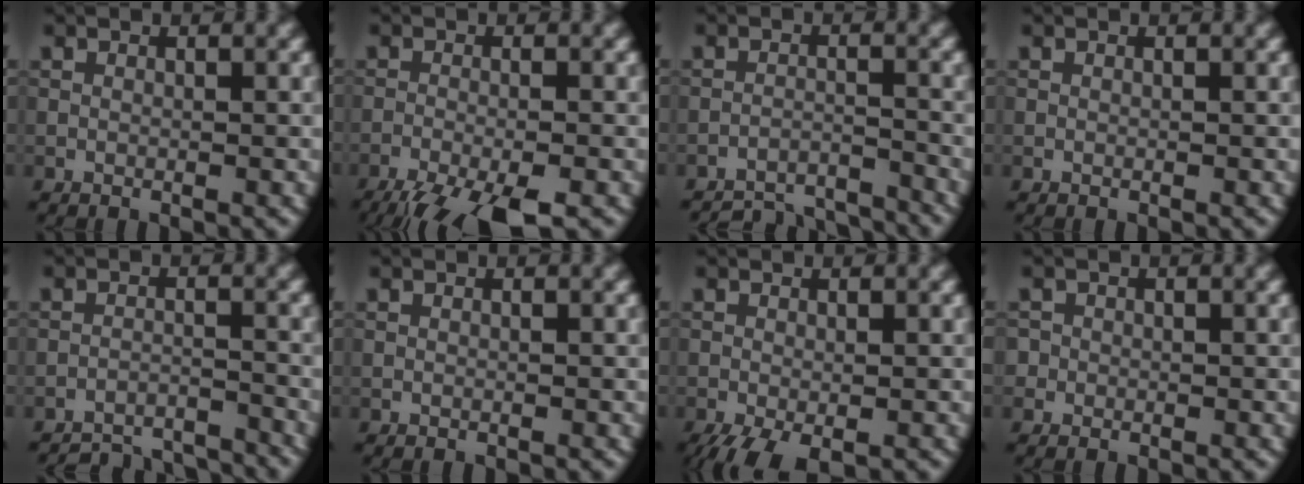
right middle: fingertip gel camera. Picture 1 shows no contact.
{"total": 7.8, "force": [-5.8, 1.7, 4.9], "torque": [-0.085, -0.036, -0.098]}
{"total": 7.5, "force": [-7.3, 1.4, 1.2], "torque": [-0.017, -0.009, -0.107]}
{"total": 0.0}
{"total": 6.8, "force": [-6.6, 1.2, 1.0], "torque": [-0.014, -0.007, -0.097]}
{"total": 0.0}
{"total": 3.6, "force": [-2.2, 1.2, 2.6], "torque": [-0.049, -0.011, -0.036]}
{"total": 1.0, "force": [0.0, 1.0, 0.0], "torque": [0.009, -0.003, -0.004]}